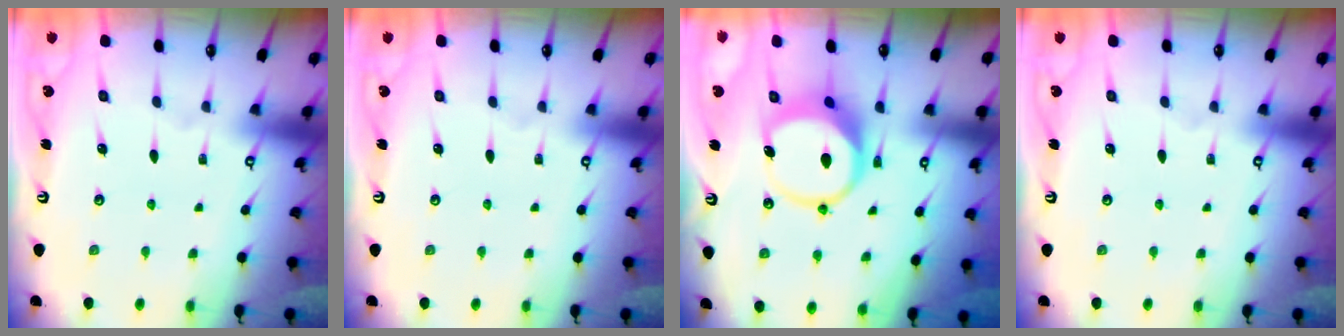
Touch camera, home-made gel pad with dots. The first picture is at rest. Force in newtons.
{"total": 0.0}
{"total": 9.0, "press": 8.9, "slide": 1.3}
{"total": 0.0}